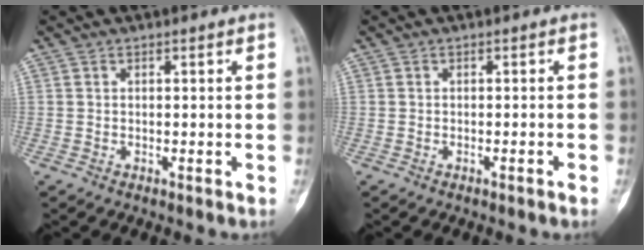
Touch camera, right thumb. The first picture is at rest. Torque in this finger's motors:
{"motor_torque": [-0.58, -0.13, -0.30, 0.31, -0.01]}